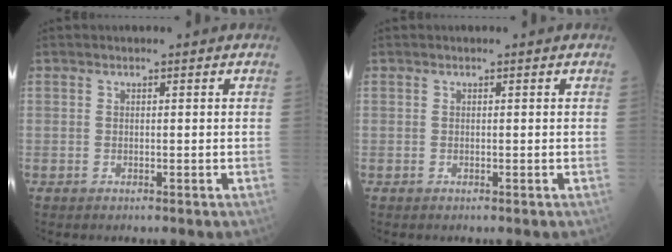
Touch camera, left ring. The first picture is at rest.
{"total": 0.0}